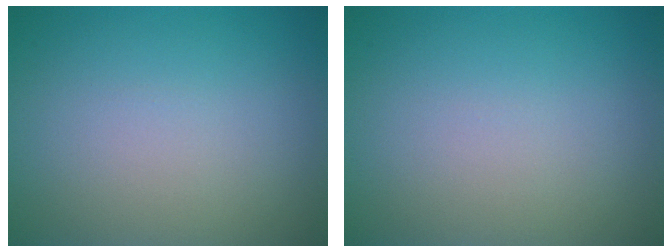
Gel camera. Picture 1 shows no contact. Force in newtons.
{"total": 0.0}